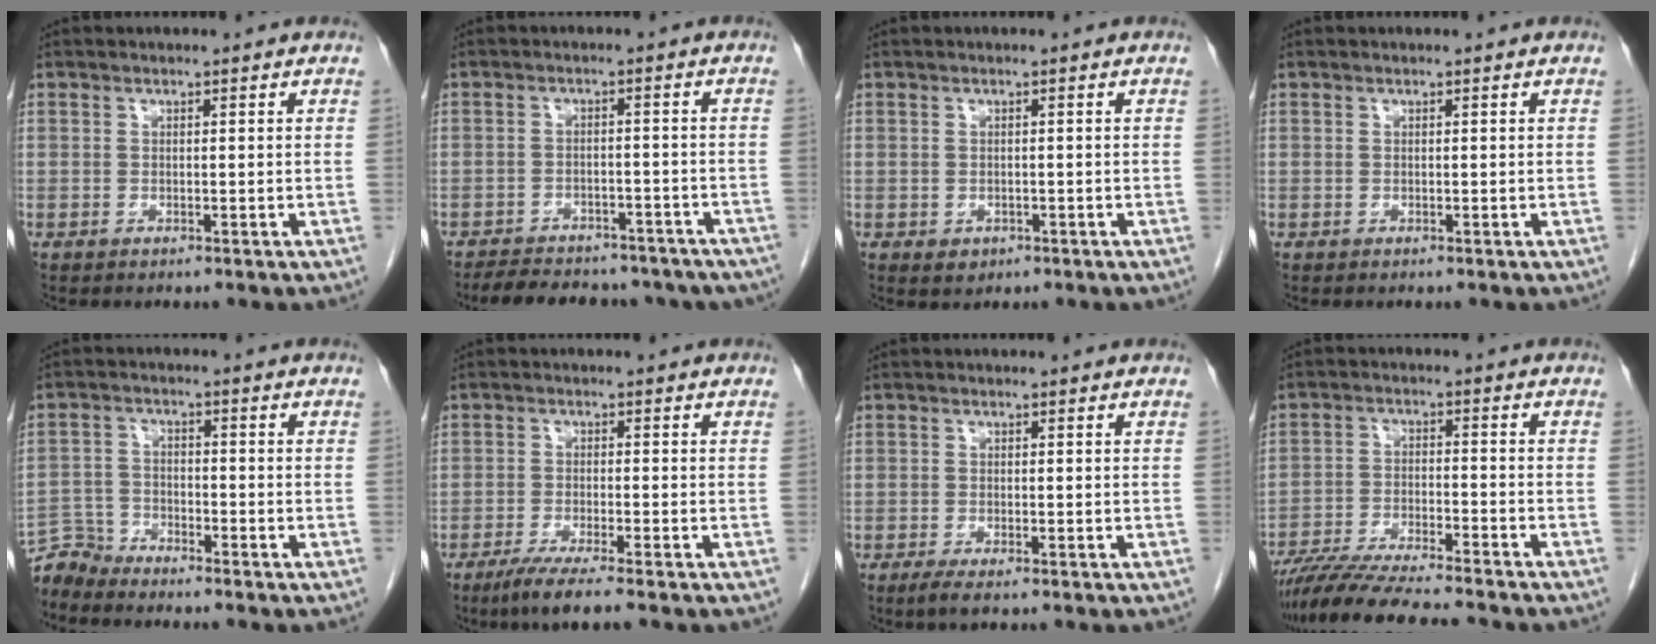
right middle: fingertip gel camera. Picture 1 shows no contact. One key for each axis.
{"total": 18.3, "fx": -15.1, "fy": 7.6, "fz": 7.0, "tx": -0.136, "ty": -0.001, "tz": -0.179}
{"total": 1.5, "fx": -0.6, "fy": 1.2, "fz": 0.6, "tx": -0.009, "ty": 0.002, "tz": 0.000}
{"total": 0.0}
{"total": 4.2, "fx": -4.2, "fy": 0.0, "fz": -0.9, "tx": 0.018, "ty": -0.009, "tz": -0.080}
{"total": 5.5, "fx": -4.0, "fy": -0.4, "fz": 3.7, "tx": -0.068, "ty": -0.016, "tz": -0.073}
{"total": 1.9, "fx": -1.2, "fy": 0.2, "fz": 1.4, "tx": -0.034, "ty": -0.007, "tz": -0.024}
{"total": 12.7, "fx": -11.3, "fy": 0.2, "fz": 5.9, "tx": -0.092, "ty": -0.021, "tz": -0.182}